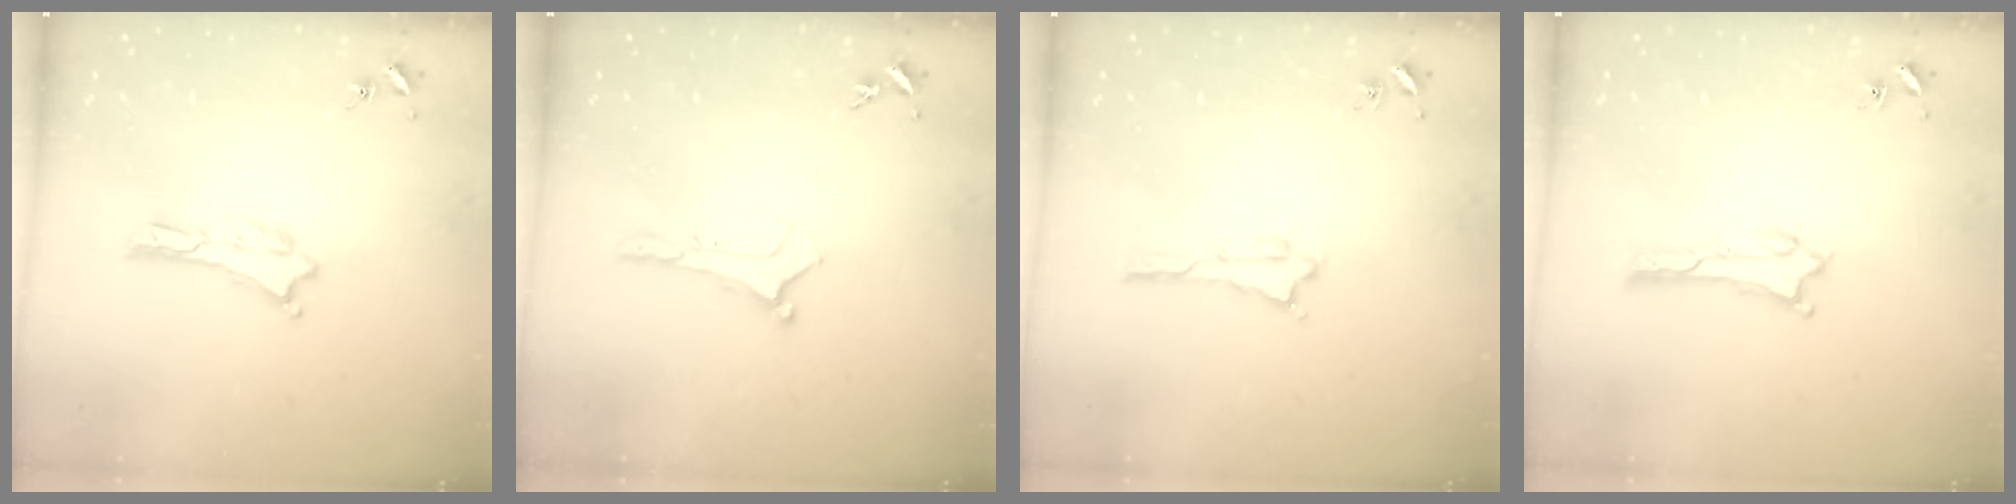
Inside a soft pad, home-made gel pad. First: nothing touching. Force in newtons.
{"total": 0.0}
{"total": 1.1, "press": 1.1, "slide": 0.1}
{"total": 1.3, "press": 1.3, "slide": 0.4}